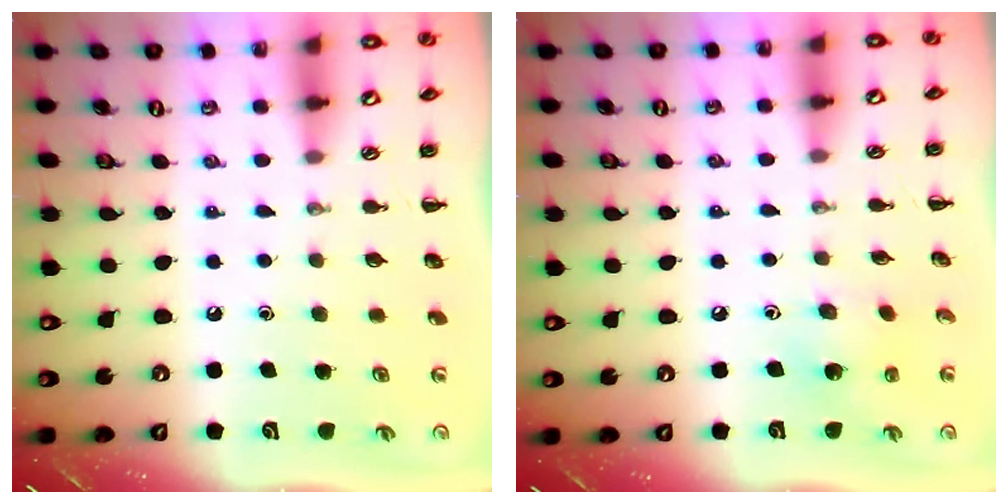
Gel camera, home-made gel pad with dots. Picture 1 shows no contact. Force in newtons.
{"total": 3.5, "press": 3.5, "slide": 0.6}